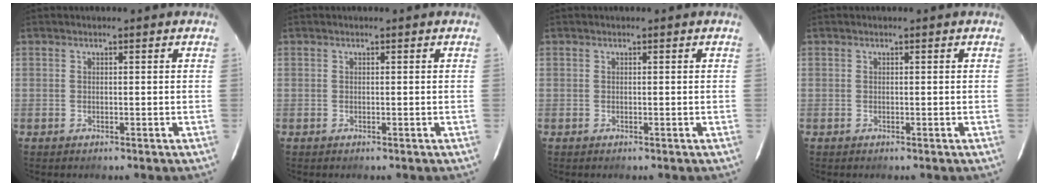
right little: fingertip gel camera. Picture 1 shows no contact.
{"total": 0.0}
{"total": 0.0}
{"total": 0.0}